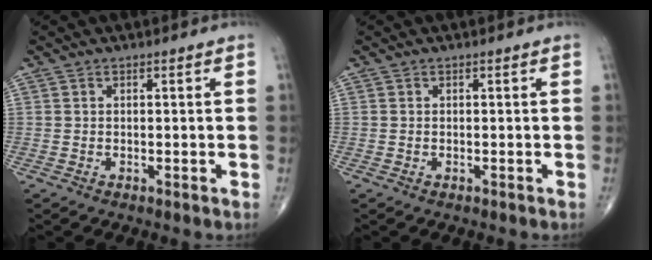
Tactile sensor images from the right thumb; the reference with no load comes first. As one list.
[{"total": 0.0}]